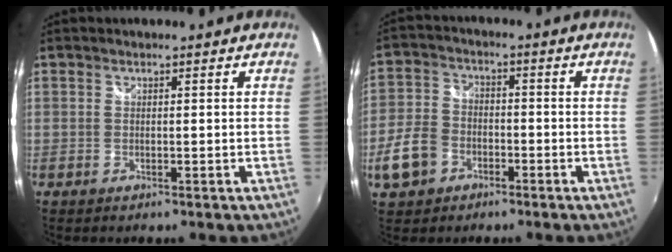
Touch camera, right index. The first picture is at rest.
{"total": 8.7, "force": [-4.0, 6.6, 4.0], "torque": [-0.100, 0.012, -0.076]}